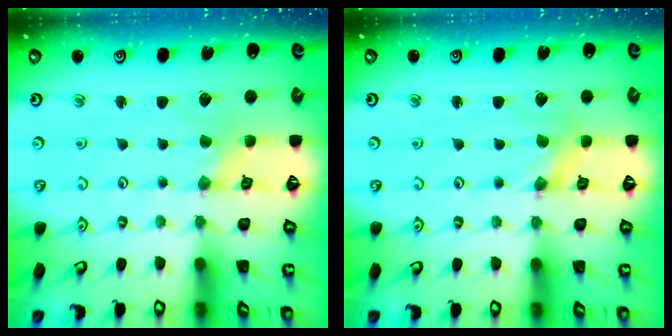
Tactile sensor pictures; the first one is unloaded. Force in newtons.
{"total": 0.8, "press": 0.7, "slide": 0.3}